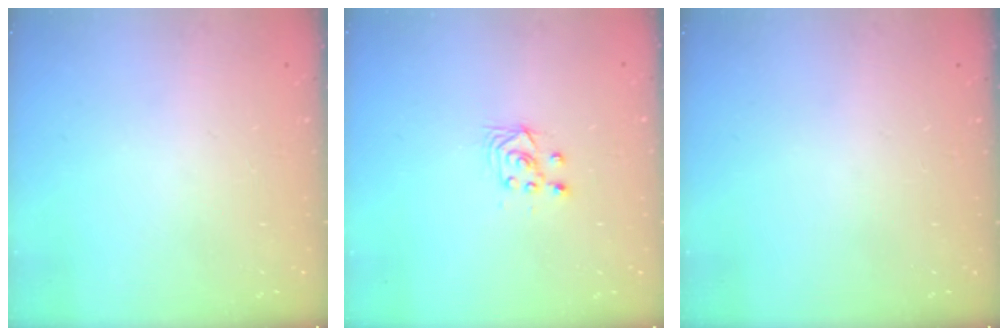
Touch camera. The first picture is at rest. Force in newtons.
{"total": 3.5, "press": 3.2, "slide": 1.3}
{"total": 0.0}